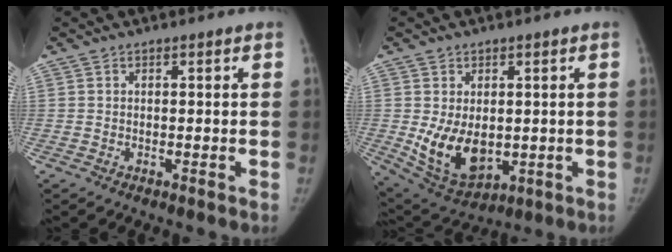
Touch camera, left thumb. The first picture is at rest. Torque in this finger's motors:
{"motor_torque": [0.67, 0.77, 0.71, -0.56, 0.14]}